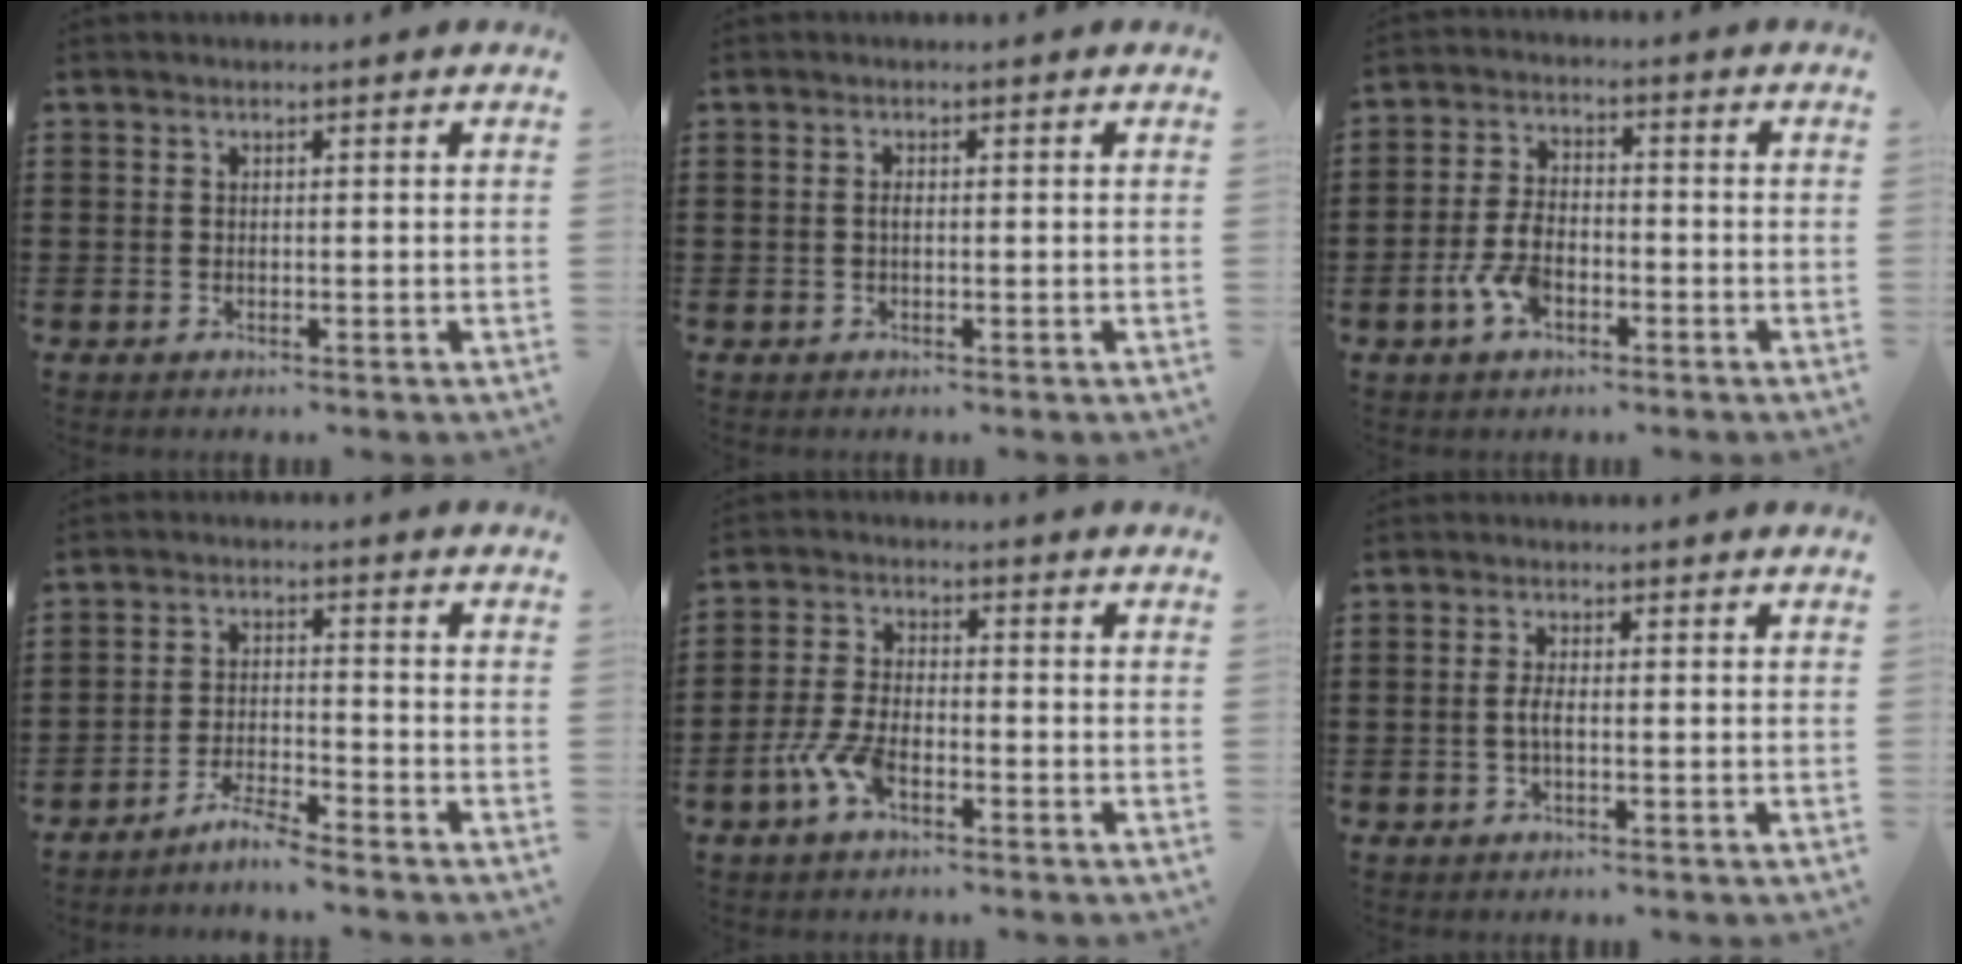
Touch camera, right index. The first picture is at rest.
{"total": 0.9, "force": [-0.1, 0.3, 0.8], "torque": [-0.018, -0.001, -0.003]}
{"total": 6.1, "force": [-2.7, 3.3, 4.4], "torque": [-0.107, 0.001, -0.055]}
{"total": 3.9, "force": [-3.8, -0.2, 1.0], "torque": [-0.027, 0.004, -0.077]}
{"total": 6.0, "force": [-3.2, 2.4, 4.6], "torque": [-0.115, -0.004, -0.065]}
{"total": 2.1, "force": [-0.5, 0.5, 2.0], "torque": [-0.051, -0.005, -0.014]}